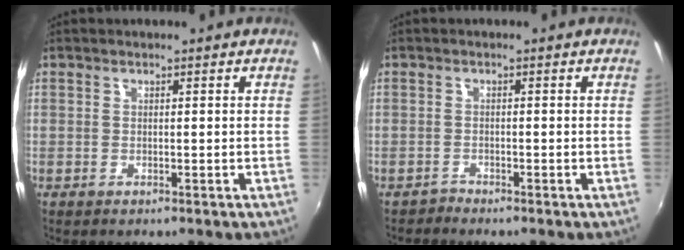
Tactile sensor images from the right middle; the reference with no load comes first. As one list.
[{"total": 0.9, "force": [-0.7, -0.1, -0.5], "torque": [0.010, 0.000, -0.016]}]